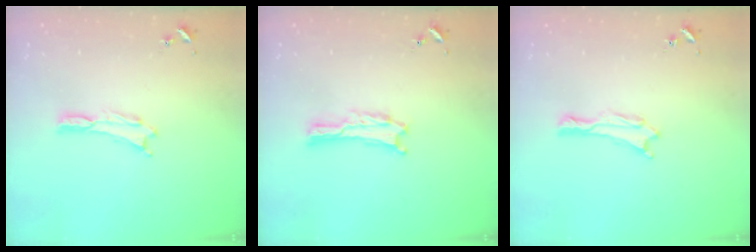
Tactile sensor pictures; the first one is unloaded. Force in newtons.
{"total": 0.6, "press": 0.6, "slide": 0.1}
{"total": 0.8, "press": 0.8, "slide": 0.2}